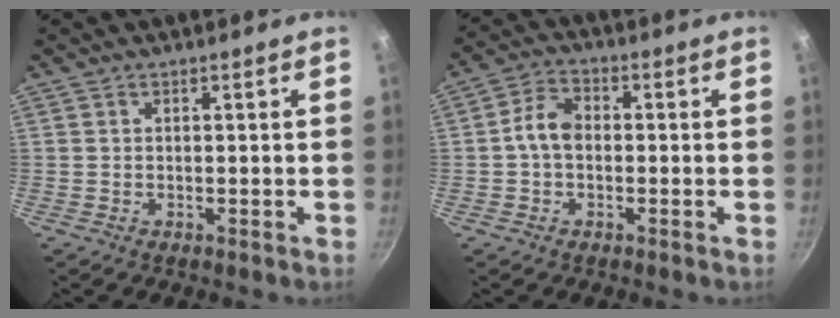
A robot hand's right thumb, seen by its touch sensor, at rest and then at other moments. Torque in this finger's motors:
{"motor_torque": [0.64, 1.42, 0.76, -0.36, 0.04]}